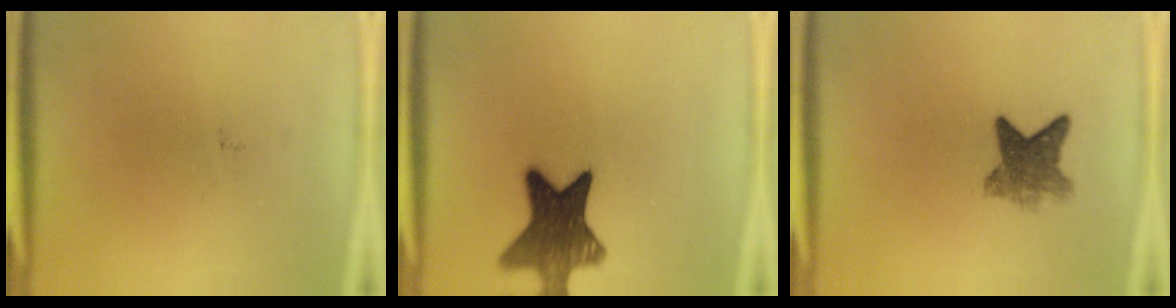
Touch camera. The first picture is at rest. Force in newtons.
{"total": 11.8}
{"total": 5.6}